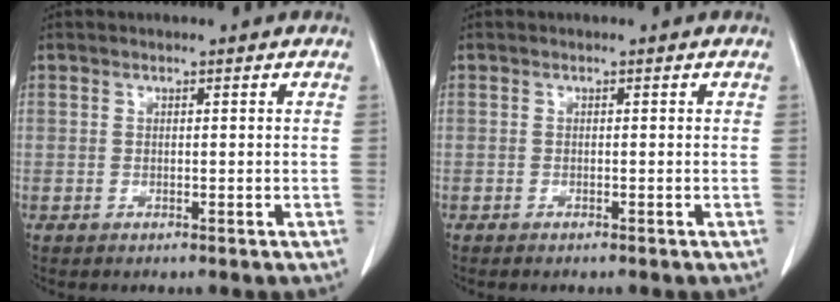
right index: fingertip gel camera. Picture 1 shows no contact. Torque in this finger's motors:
{"motor_torque": [-0.13, 0.10, 0.03, 0.01]}